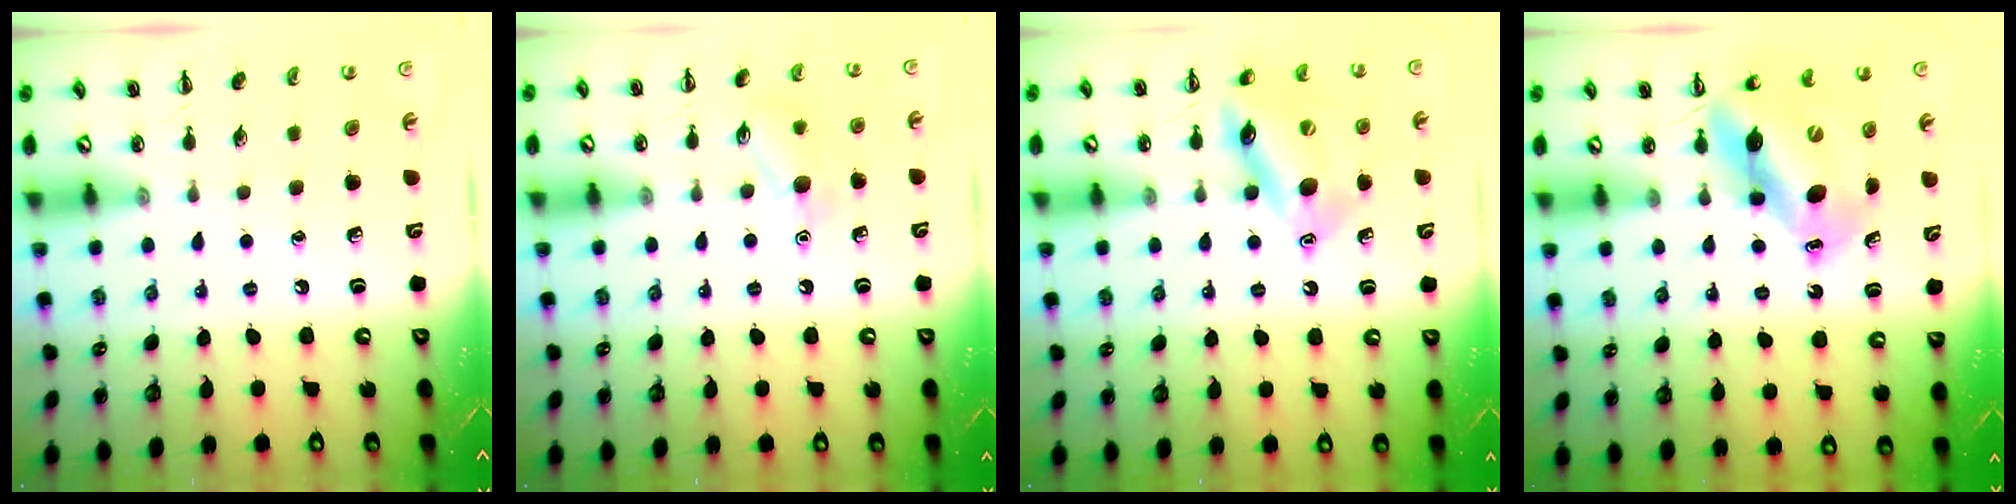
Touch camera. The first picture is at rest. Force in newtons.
{"total": 9.1, "press": 9.0, "slide": 0.9}
{"total": 15.0, "press": 14.8, "slide": 2.5}
{"total": 12.7, "press": 12.2, "slide": 3.2}